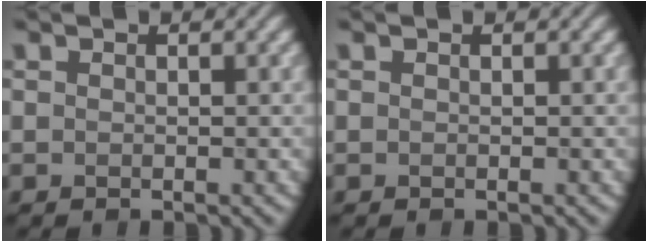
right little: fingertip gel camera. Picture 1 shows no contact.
{"total": 0.0}